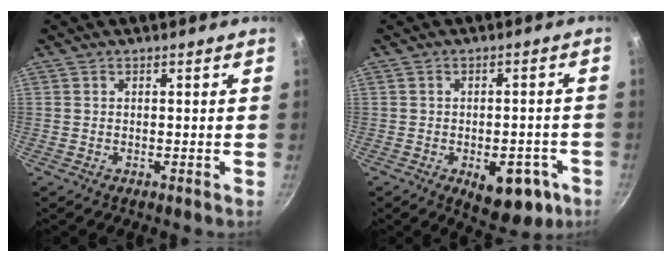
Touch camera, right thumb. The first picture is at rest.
{"total": 10.6, "force": [-4.0, 5.7, 8.0], "torque": [-0.060, 0.015, -0.039]}